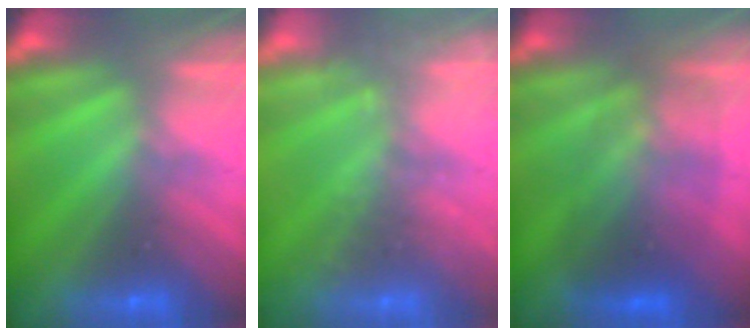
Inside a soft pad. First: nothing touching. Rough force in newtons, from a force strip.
{"total": 1.9}
{"total": 3.3}